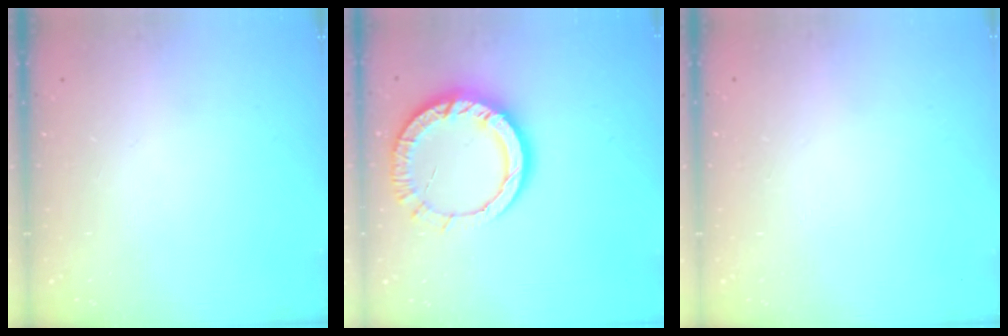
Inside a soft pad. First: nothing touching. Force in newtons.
{"total": 13.0, "press": 12.9, "slide": 1.3}
{"total": 2.6, "press": 2.6, "slide": 0.2}